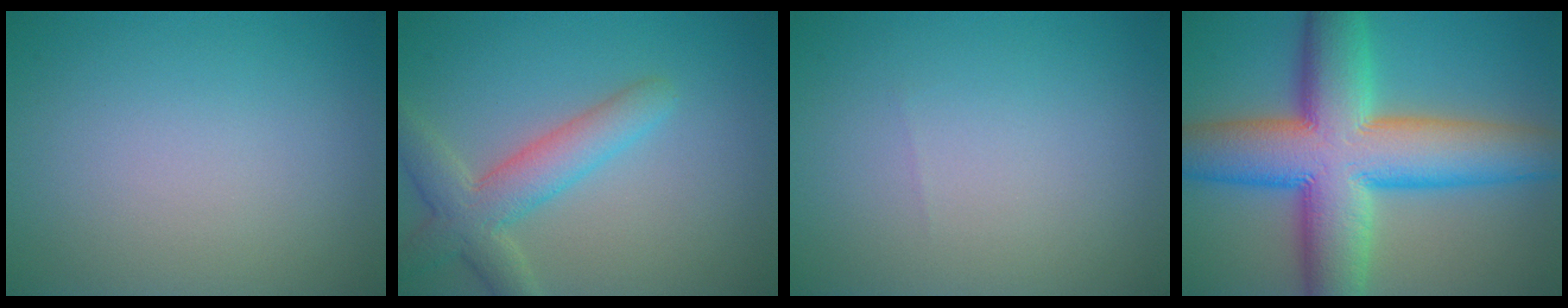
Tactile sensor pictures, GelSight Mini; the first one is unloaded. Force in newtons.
{"total": 4.7, "press": 4.7, "slide": 0.5}
{"total": 0.0}
{"total": 14.3, "press": 14.3, "slide": 0.8}